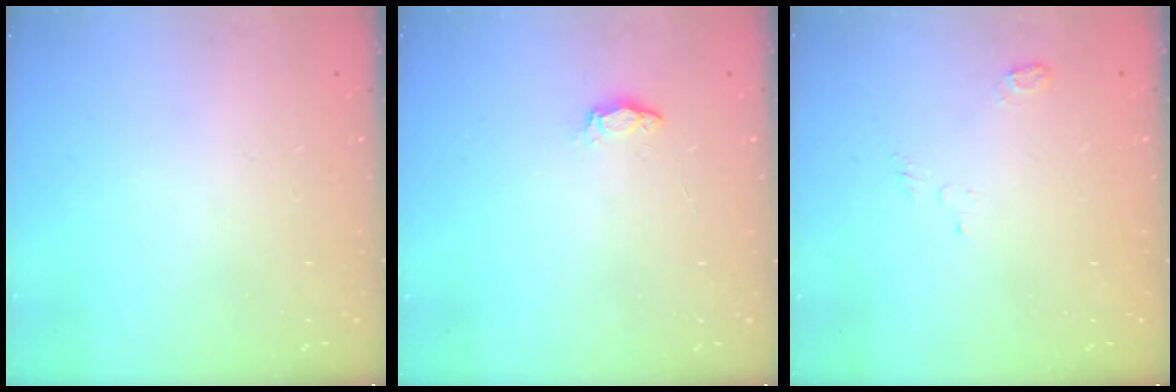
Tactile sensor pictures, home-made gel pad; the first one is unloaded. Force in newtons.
{"total": 3.2, "press": 3.2, "slide": 0.5}
{"total": 3.8, "press": 3.7, "slide": 0.8}